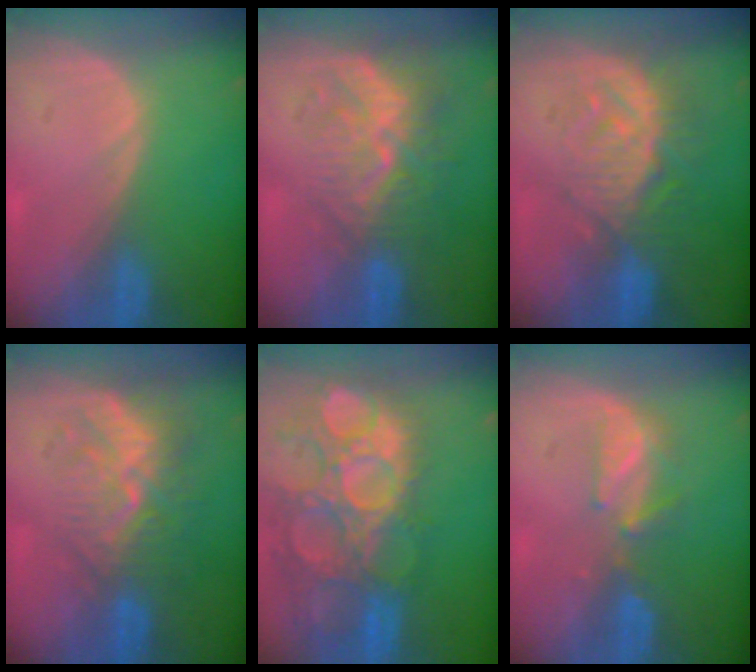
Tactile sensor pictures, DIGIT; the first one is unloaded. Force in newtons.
{"total": 10.1, "press": 8.8, "slide": 4.9}
{"total": 9.3, "press": 8.6, "slide": 3.6}
{"total": 9.5, "press": 8.6, "slide": 4.1}
{"total": 15.2, "press": 12.6, "slide": 8.5}
{"total": 3.7, "press": 3.6, "slide": 0.8}